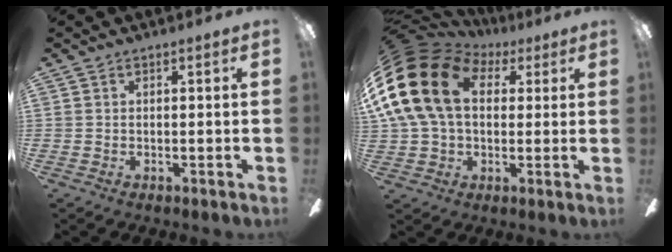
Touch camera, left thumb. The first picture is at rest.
{"total": 21.4, "force": [3.8, 15.9, 13.8], "torque": [-0.296, 0.006, 0.065]}